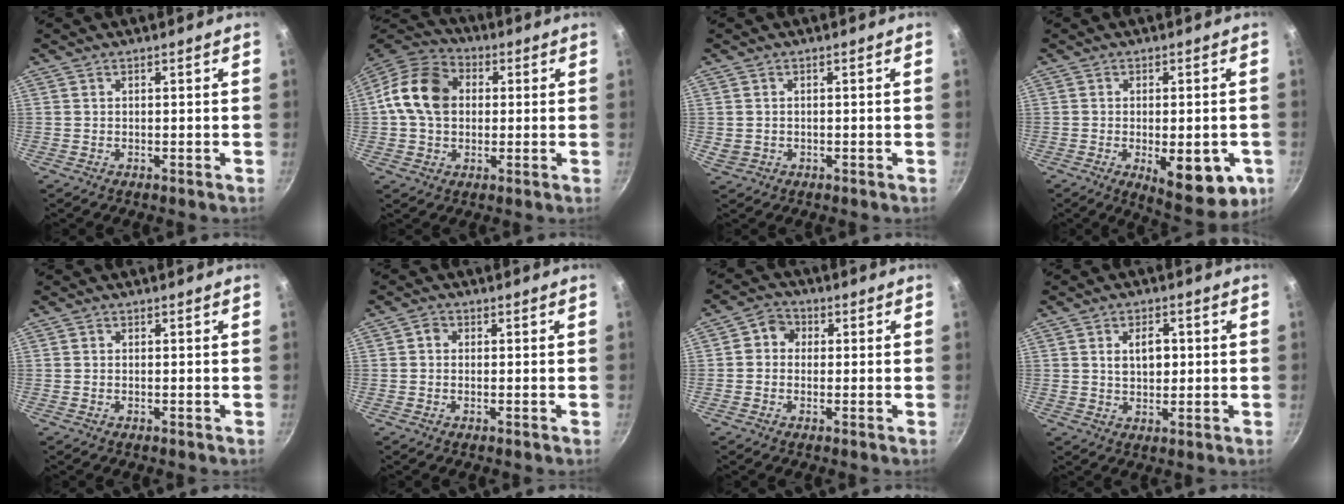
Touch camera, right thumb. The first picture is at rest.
{"total": 13.5, "force": [1.3, 10.4, 8.6], "torque": [-0.130, 0.024, 0.004]}
{"total": 1.7, "force": [-0.1, 1.6, 0.7], "torque": [-0.014, 0.001, 0.004]}
{"total": 13.6, "force": [-4.0, 5.7, 11.7], "torque": [-0.122, -0.004, -0.041]}
{"total": 0.0}
{"total": 1.6, "force": [0.0, 1.4, 0.8], "torque": [-0.017, 0.006, -0.003]}
{"total": 4.5, "force": [0.4, 4.0, 1.9], "torque": [-0.013, 0.006, -0.009]}
{"total": 5.7, "force": [0.9, 3.6, 4.3], "torque": [-0.057, -0.002, 0.014]}